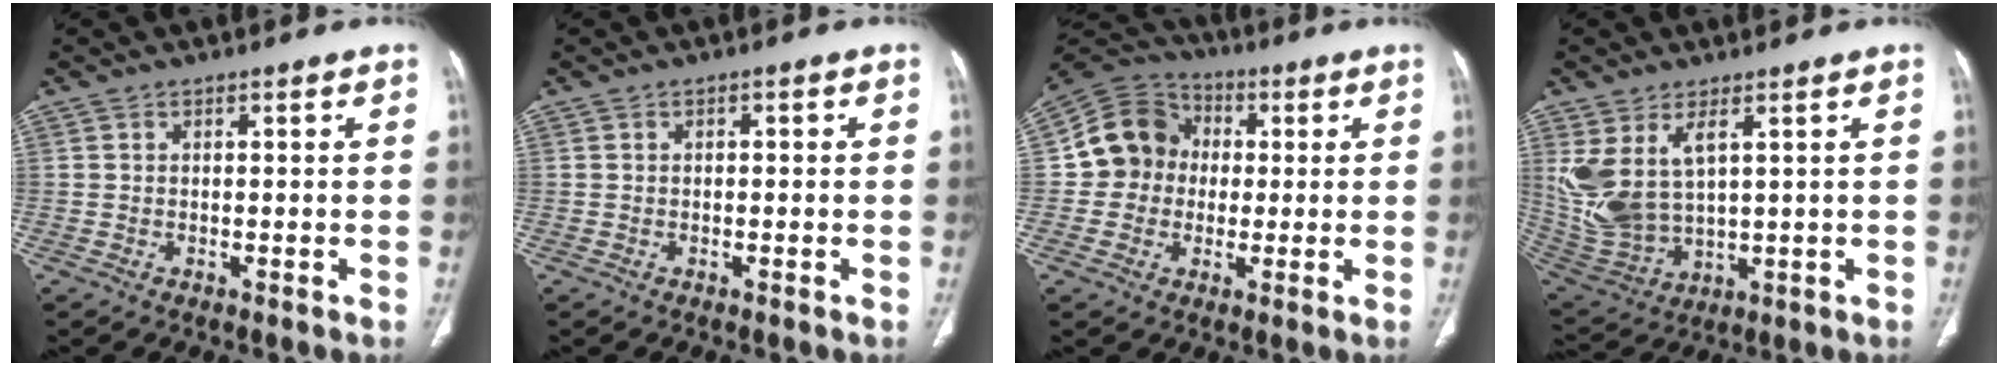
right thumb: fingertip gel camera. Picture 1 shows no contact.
{"total": 0.8, "force": [0.1, 0.5, 0.6], "torque": [-0.007, 0.002, 0.000]}
{"total": 11.4, "force": [0.4, 10.5, 4.3], "torque": [-0.052, 0.025, -0.002]}
{"total": 12.3, "force": [4.2, 6.3, 9.7], "torque": [-0.206, -0.021, 0.108]}